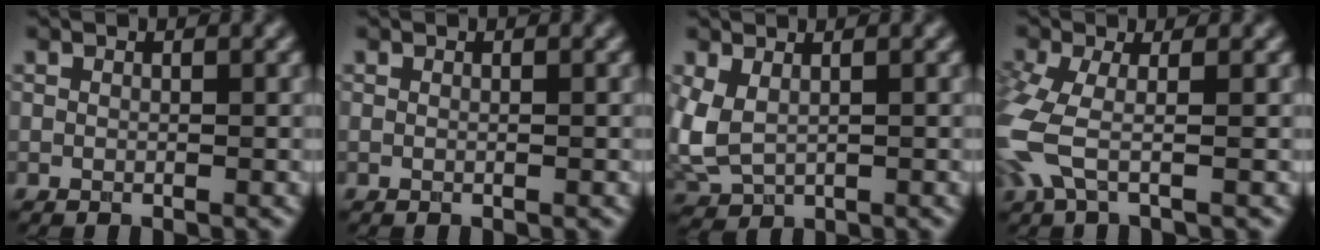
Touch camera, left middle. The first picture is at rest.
{"total": 0.0}
{"total": 3.2, "force": [0.8, 2.1, 2.4], "torque": [-0.068, -0.004, 0.022]}
{"total": 4.6, "force": [-1.3, 1.6, 4.1], "torque": [-0.118, -0.011, -0.037]}